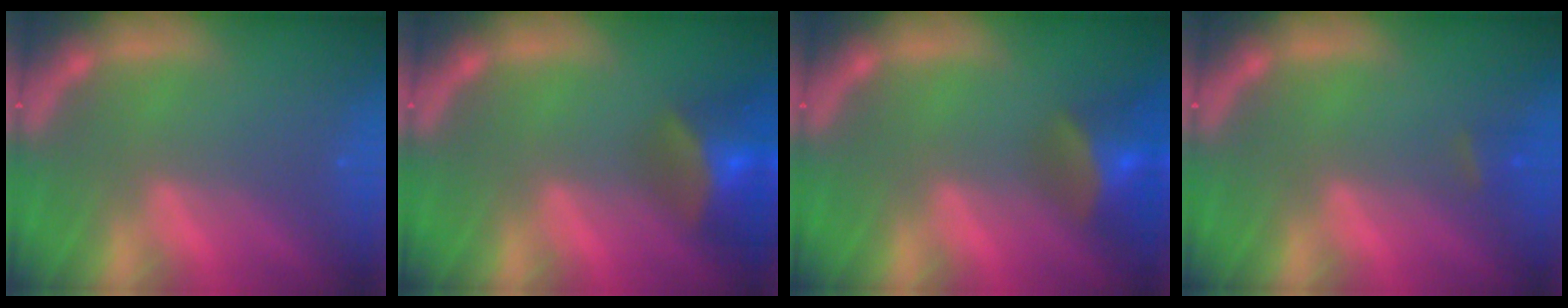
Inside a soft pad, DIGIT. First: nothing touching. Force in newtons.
{"total": 7.5}
{"total": 6.5}
{"total": 1.4}